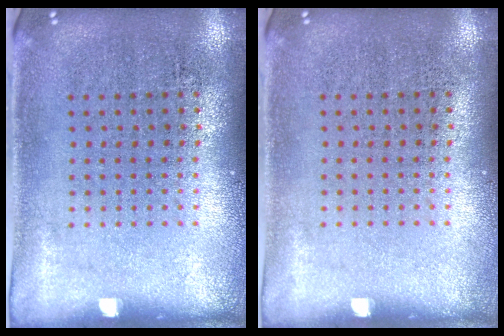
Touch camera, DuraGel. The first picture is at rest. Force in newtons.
{"total": 0.0}